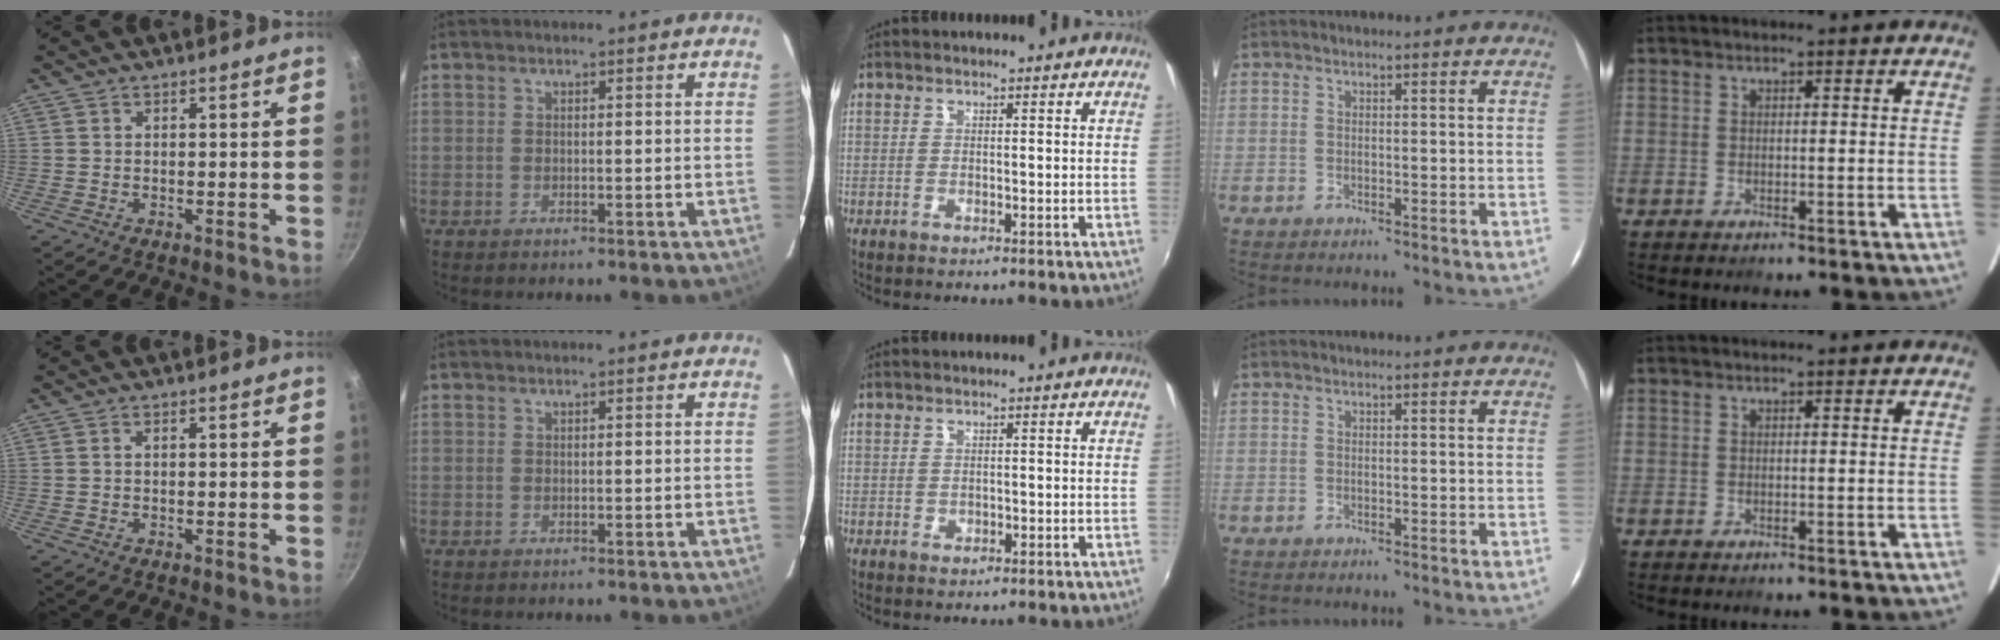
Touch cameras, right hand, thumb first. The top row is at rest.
{"thumb": {"total": 0.6, "force": [-0.1, 0.4, 0.5], "torque": [-0.010, 0.006, -0.001]}, "middle": {"total": 1.0, "force": [-0.2, 0.8, 0.4], "torque": [-0.004, -0.002, -0.004]}}